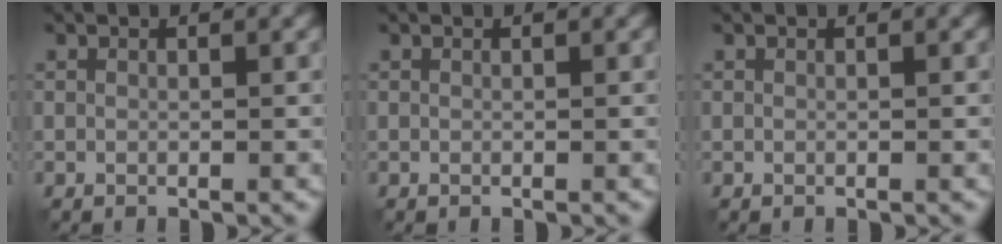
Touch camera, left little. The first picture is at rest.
{"total": 0.0}
{"total": 0.0}